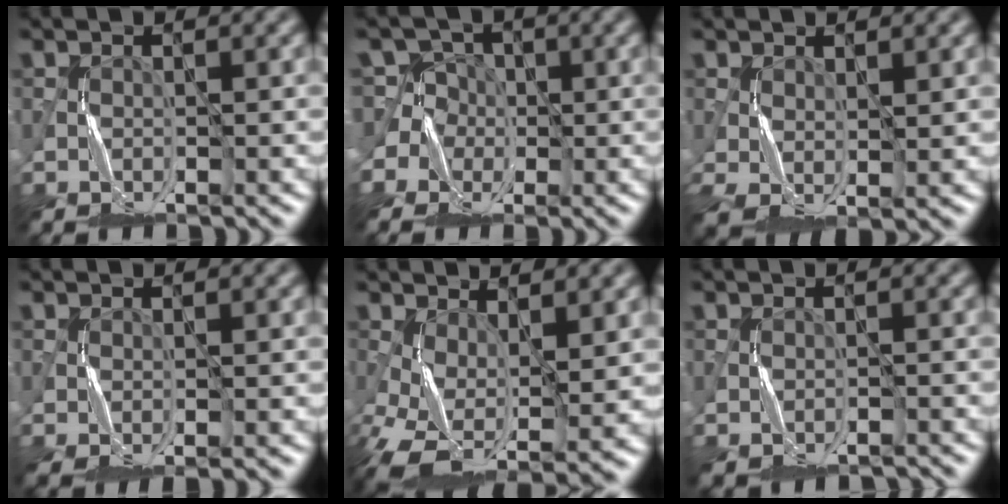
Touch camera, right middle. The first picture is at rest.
{"total": 4.0, "force": [0.8, 3.9, 0.0], "torque": [0.000, 0.013, -0.003]}
{"total": 3.1, "force": [0.4, 1.7, 2.5], "torque": [-0.070, 0.000, 0.010]}
{"total": 1.8, "force": [-0.4, 0.4, 1.7], "torque": [-0.038, -0.005, -0.005]}
{"total": 8.0, "force": [-1.9, 4.0, 6.6], "torque": [-0.145, -0.017, -0.032]}
{"total": 1.7, "force": [-1.2, 0.8, 1.0], "torque": [-0.020, -0.003, -0.019]}